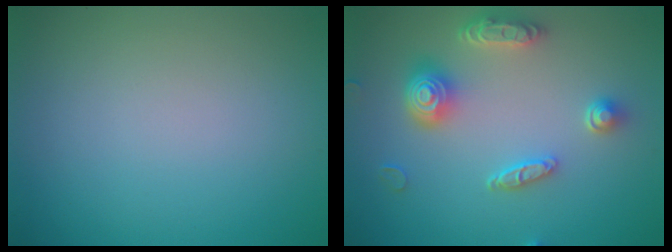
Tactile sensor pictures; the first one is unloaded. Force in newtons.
{"total": 4.8, "press": 3.9, "slide": 2.7}